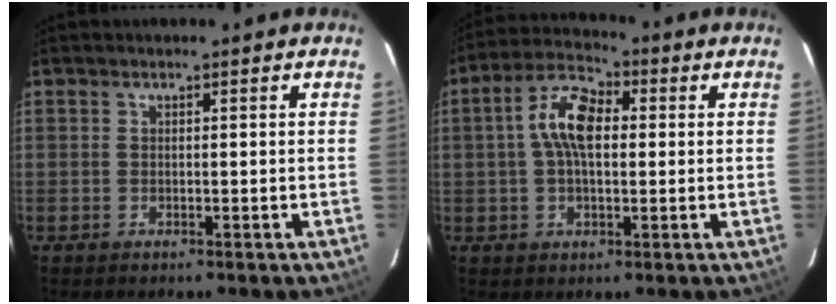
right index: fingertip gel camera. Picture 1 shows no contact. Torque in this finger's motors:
{"motor_torque": [0.59, -0.17, 0.37, 0.18]}